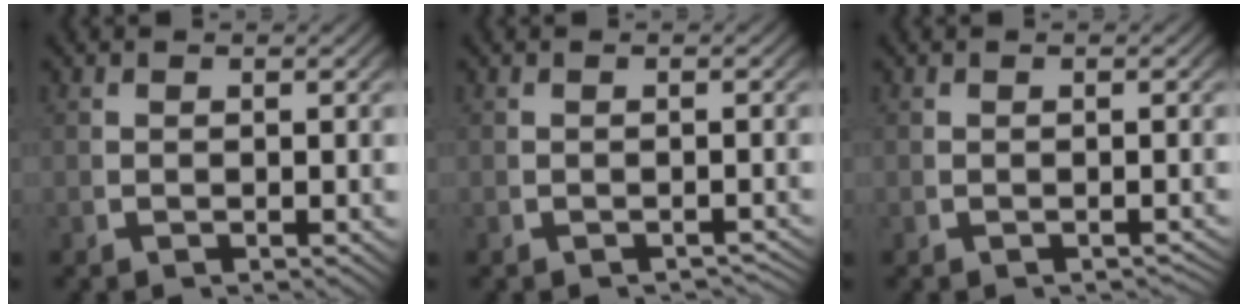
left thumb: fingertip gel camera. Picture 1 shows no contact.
{"total": 2.8, "force": [-2.7, 0.5, 0.5], "torque": [0.000, -0.001, -0.040]}
{"total": 1.4, "force": [-1.4, 0.3, 0.2], "torque": [-0.003, 0.000, -0.020]}